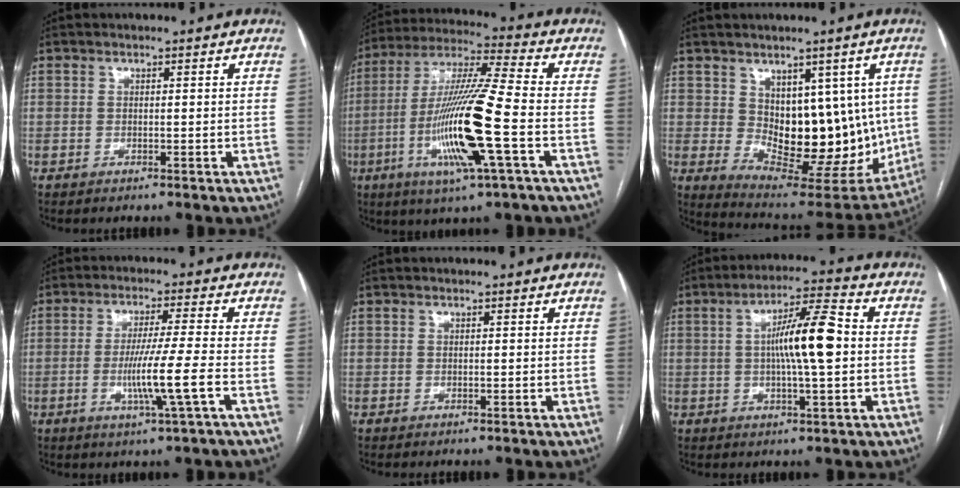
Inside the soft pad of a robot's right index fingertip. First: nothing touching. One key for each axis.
{"total": 17.4, "fx": -4.7, "fy": 0.1, "fz": 16.7, "tx": -0.339, "ty": -0.013, "tz": -0.093}
{"total": 16.1, "fx": 0.9, "fy": 8.6, "fz": 13.6, "tx": -0.171, "ty": -0.006, "tz": 0.041}
{"total": 8.1, "fx": -2.3, "fy": -1.3, "fz": 7.7, "tx": -0.141, "ty": -0.015, "tz": -0.045}
{"total": 0.0}
{"total": 10.1, "fx": 0.4, "fy": 1.0, "fz": 10.1, "tx": -0.176, "ty": 0.014, "tz": 0.003}